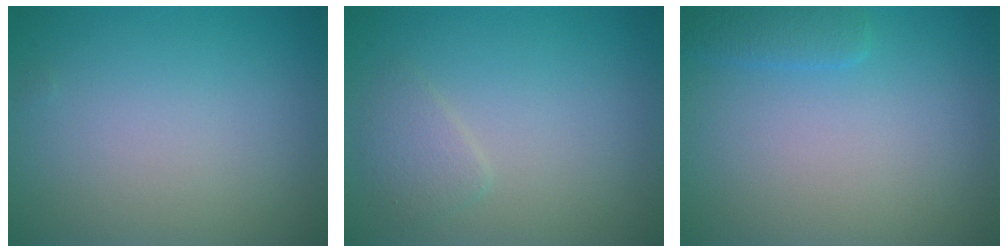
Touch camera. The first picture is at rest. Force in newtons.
{"total": 1.5, "press": 1.5, "slide": 0.1}
{"total": 1.4, "press": 1.4, "slide": 0.2}